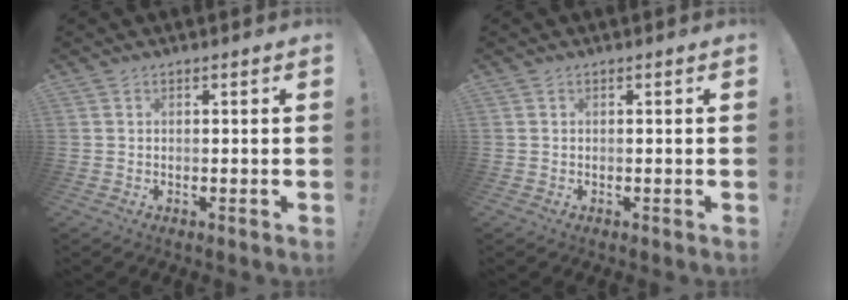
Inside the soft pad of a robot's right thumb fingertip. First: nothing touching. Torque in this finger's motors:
{"motor_torque": [-0.30, -0.08, 0.30, -0.16, -0.02]}